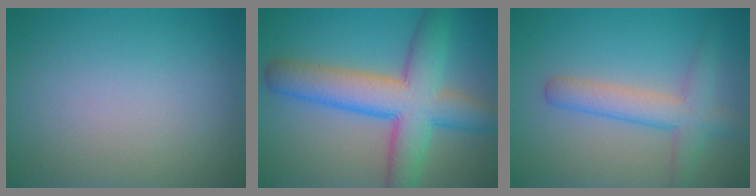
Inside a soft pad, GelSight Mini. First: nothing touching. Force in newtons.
{"total": 9.1, "press": 9.1, "slide": 0.2}
{"total": 3.9, "press": 3.9, "slide": 0.2}